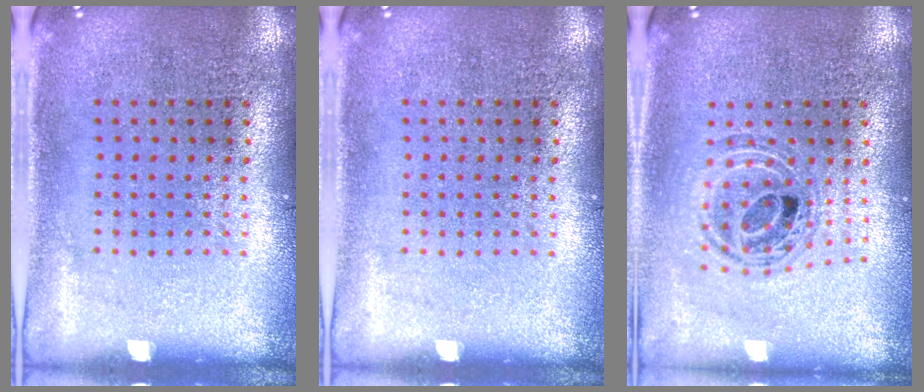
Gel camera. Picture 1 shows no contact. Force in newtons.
{"total": 0.0}
{"total": 0.8, "press": 0.8, "slide": 0.2}